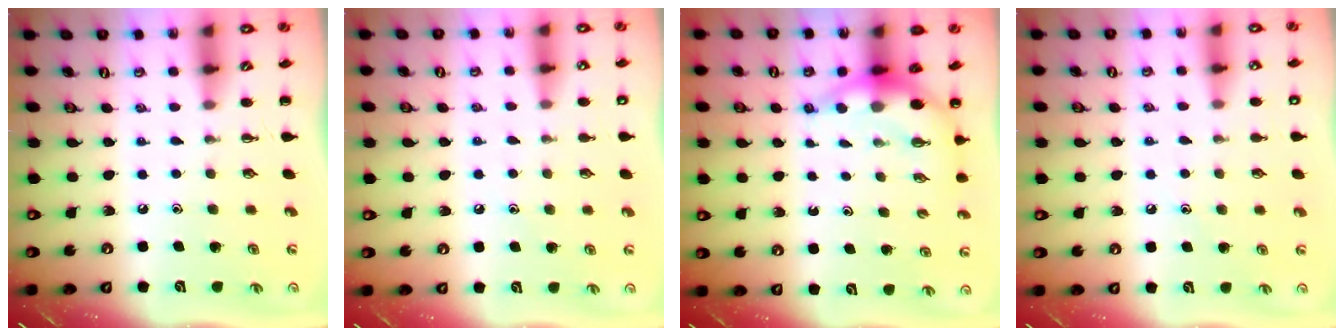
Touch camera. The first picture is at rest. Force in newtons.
{"total": 5.2, "press": 5.0, "slide": 1.4}
{"total": 7.2, "press": 7.1, "slide": 1.1}
{"total": 6.9, "press": 6.8, "slide": 1.4}